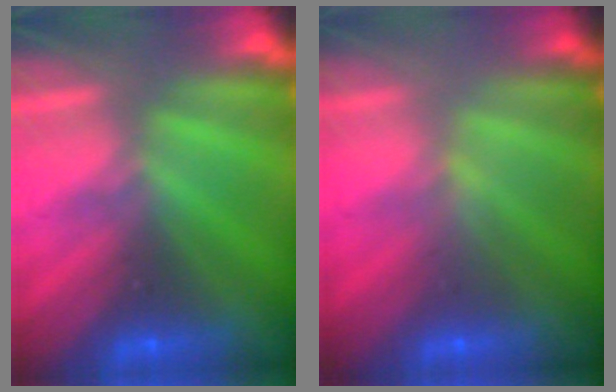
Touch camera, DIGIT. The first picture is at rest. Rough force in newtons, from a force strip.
{"total": 2.1}